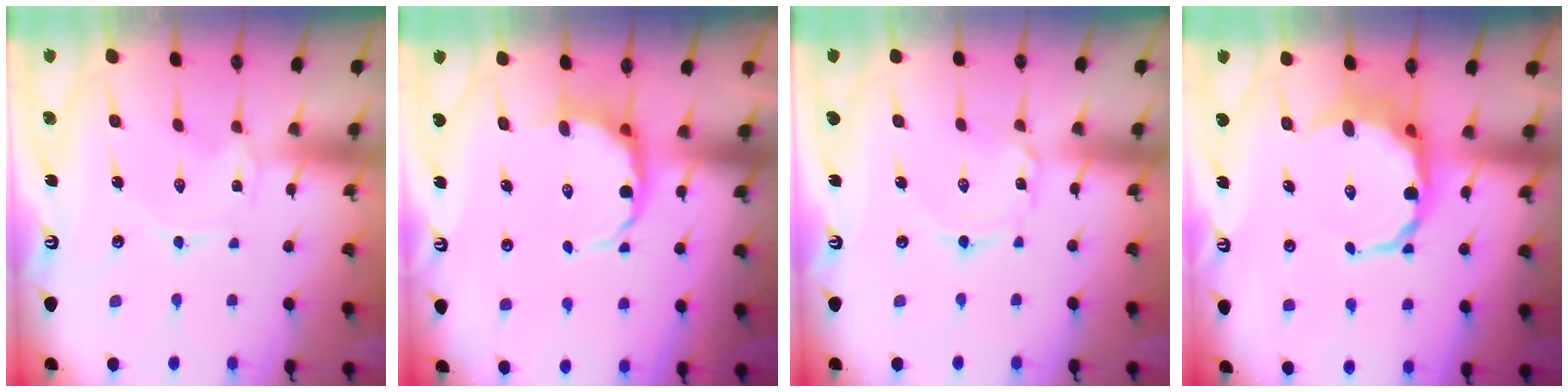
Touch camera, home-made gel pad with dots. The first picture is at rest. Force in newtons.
{"total": 7.6, "press": 7.3, "slide": 2.1}
{"total": 2.4, "press": 2.4, "slide": 0.1}
{"total": 9.7, "press": 9.3, "slide": 2.8}